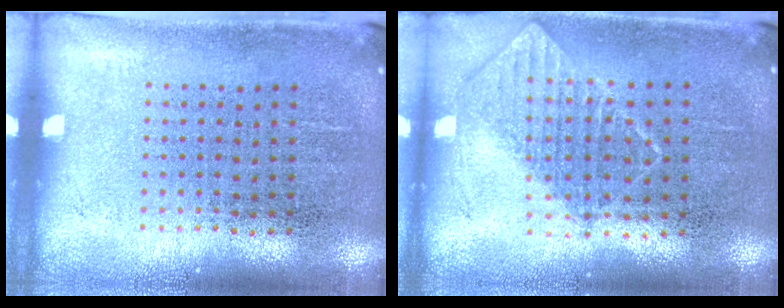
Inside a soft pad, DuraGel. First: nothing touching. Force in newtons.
{"total": 0.7, "press": 0.7, "slide": 0.1}